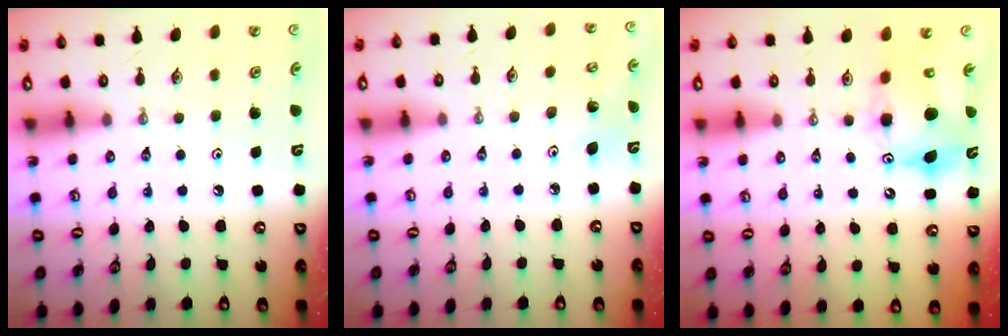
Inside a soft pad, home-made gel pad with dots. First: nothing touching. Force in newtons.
{"total": 3.6, "press": 3.3, "slide": 1.4}
{"total": 9.7, "press": 9.6, "slide": 0.5}